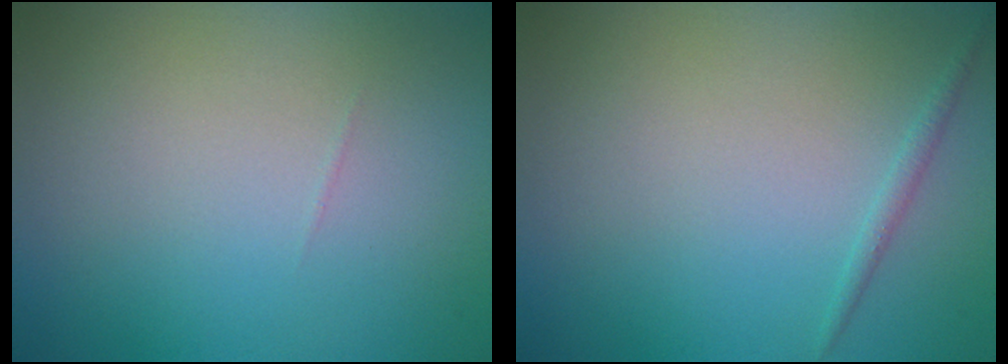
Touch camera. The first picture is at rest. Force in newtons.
{"total": 0.7, "press": 0.7, "slide": 0.0}